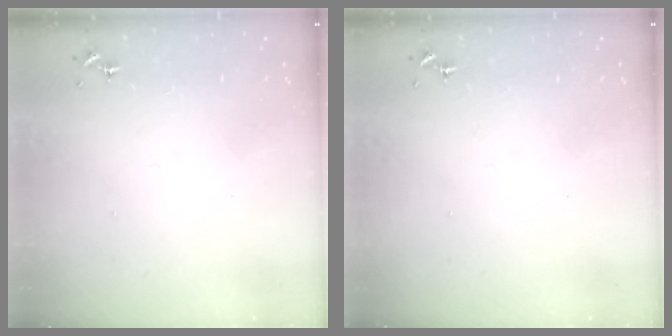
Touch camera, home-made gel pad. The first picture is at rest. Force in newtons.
{"total": 0.0}